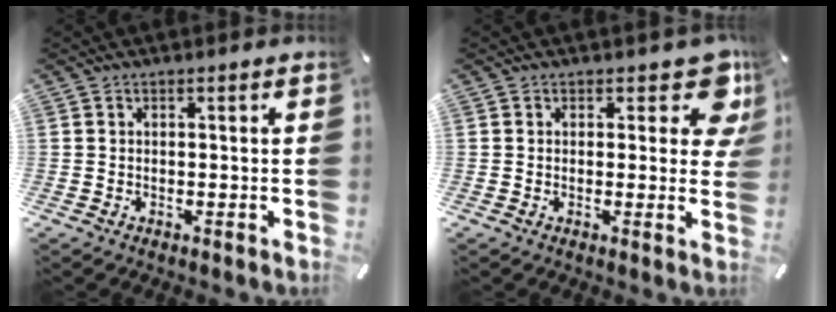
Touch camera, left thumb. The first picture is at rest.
{"total": 8.3, "force": [4.2, 4.1, 5.9], "torque": [-0.047, -0.024, 0.064]}